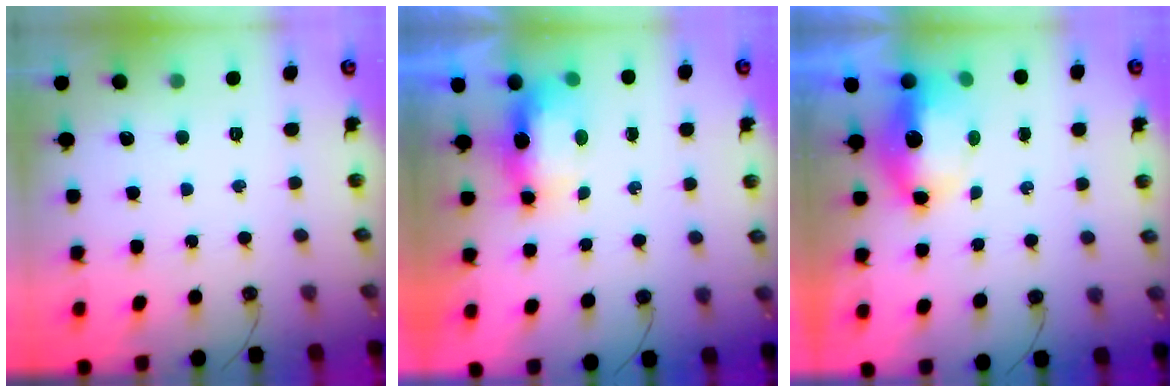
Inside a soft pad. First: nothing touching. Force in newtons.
{"total": 15.1, "press": 9.0, "slide": 12.1}
{"total": 7.8, "press": 7.7, "slide": 1.4}